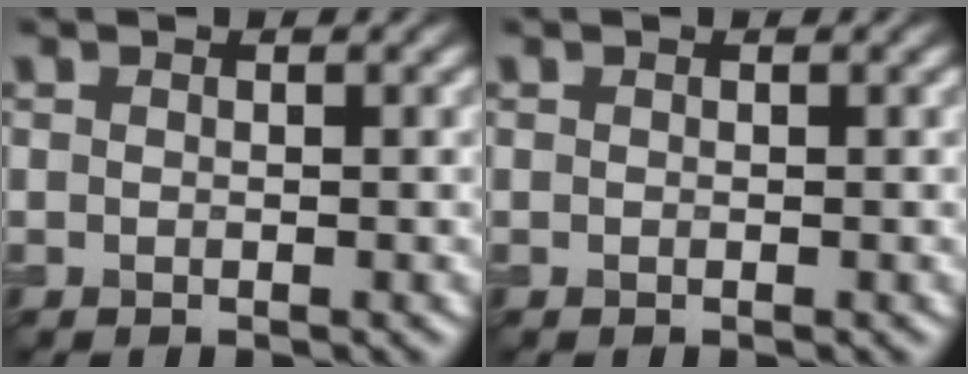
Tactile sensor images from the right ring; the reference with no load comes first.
{"total": 0.0}